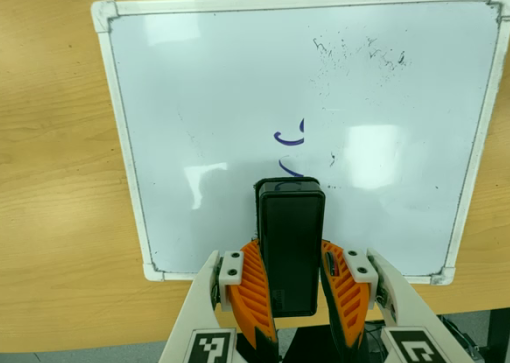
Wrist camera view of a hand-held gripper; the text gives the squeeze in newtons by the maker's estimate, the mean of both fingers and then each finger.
{"total": 9.8, "left": 7.8, "right": 11.7}